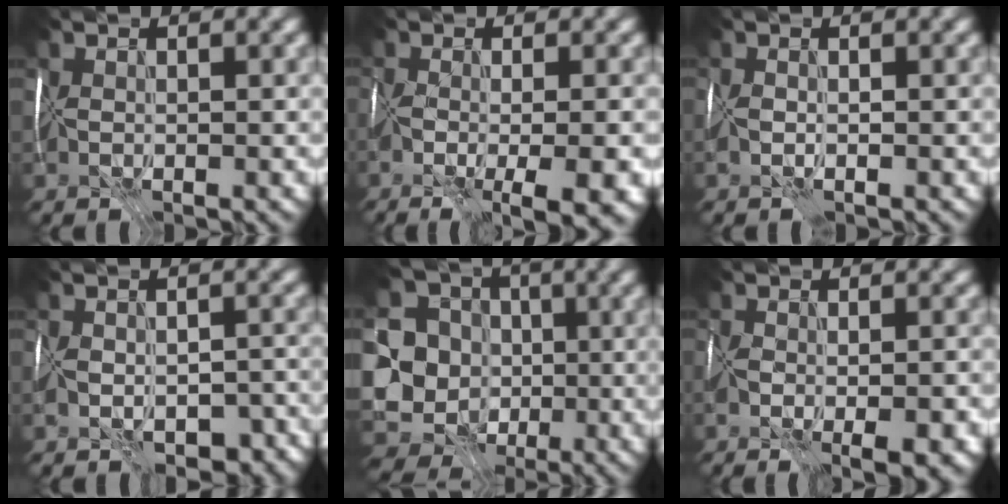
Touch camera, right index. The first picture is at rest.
{"total": 8.2, "force": [-3.4, 3.0, 6.8], "torque": [-0.093, -0.020, -0.038]}
{"total": 1.2, "force": [-0.6, 0.5, 1.0], "torque": [-0.021, -0.003, -0.013]}
{"total": 7.7, "force": [-5.0, 4.3, 4.0], "torque": [-0.054, -0.016, -0.066]}
{"total": 14.3, "force": [-2.4, 12.9, 5.9], "torque": [-0.143, -0.010, -0.062]}
{"total": 5.6, "force": [-2.5, 2.2, 4.5], "torque": [-0.066, -0.006, -0.028]}